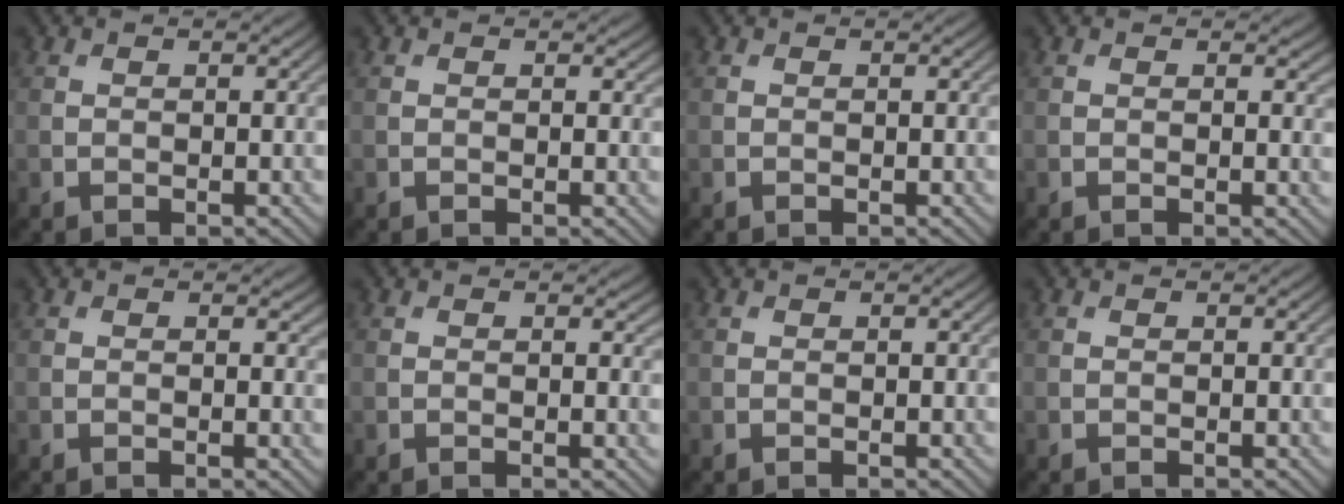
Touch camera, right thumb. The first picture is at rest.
{"total": 0.7, "force": [0.2, 0.3, 0.5], "torque": [-0.006, -0.002, 0.002]}
{"total": 0.0}
{"total": 1.4, "force": [0.3, 0.7, 1.2], "torque": [-0.016, -0.004, 0.004]}
{"total": 1.1, "force": [0.3, 0.5, 0.9], "torque": [-0.013, -0.003, 0.003]}
{"total": 1.3, "force": [0.2, 0.6, 1.1], "torque": [-0.017, -0.004, 0.002]}
{"total": 0.0}
{"total": 0.0}